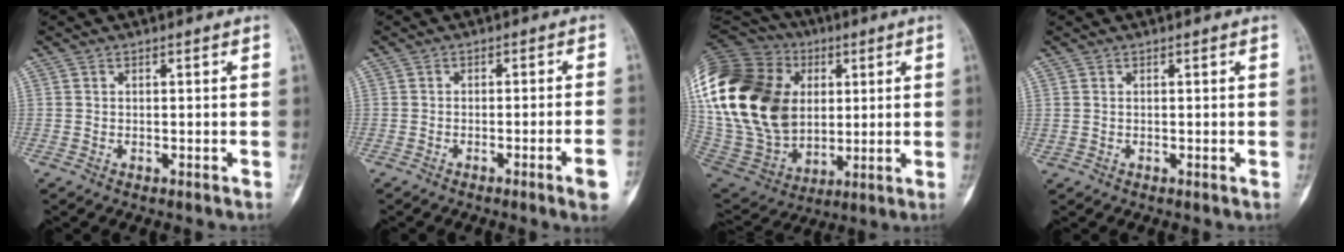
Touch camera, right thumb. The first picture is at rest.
{"total": 5.3, "force": [-2.4, -0.3, 4.6], "torque": [-0.069, 0.006, -0.035]}
{"total": 36.2, "force": [6.3, 25.9, 24.5], "torque": [-0.541, 0.036, 0.133]}
{"total": 0.7, "force": [0.3, 0.3, 0.5], "torque": [-0.016, -0.003, 0.008]}